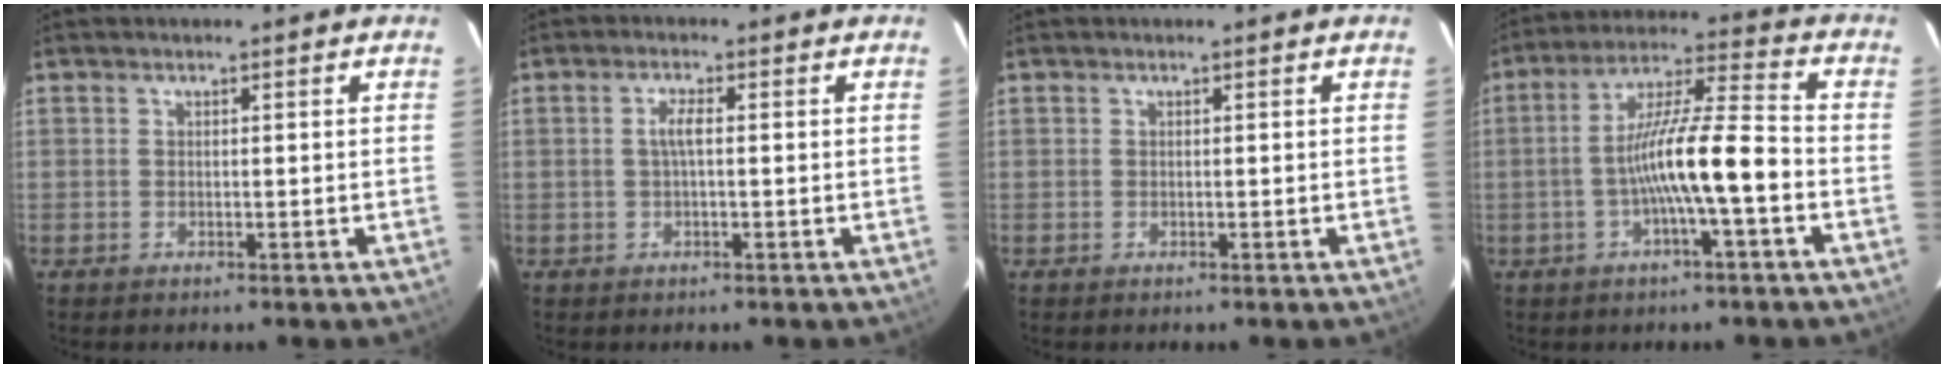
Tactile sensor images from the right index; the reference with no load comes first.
{"total": 2.3, "force": [0.1, 0.4, 2.3], "torque": [-0.046, 0.004, 0.001]}
{"total": 0.0}
{"total": 11.7, "force": [-3.4, 0.6, 11.2], "torque": [-0.205, 0.014, -0.063]}